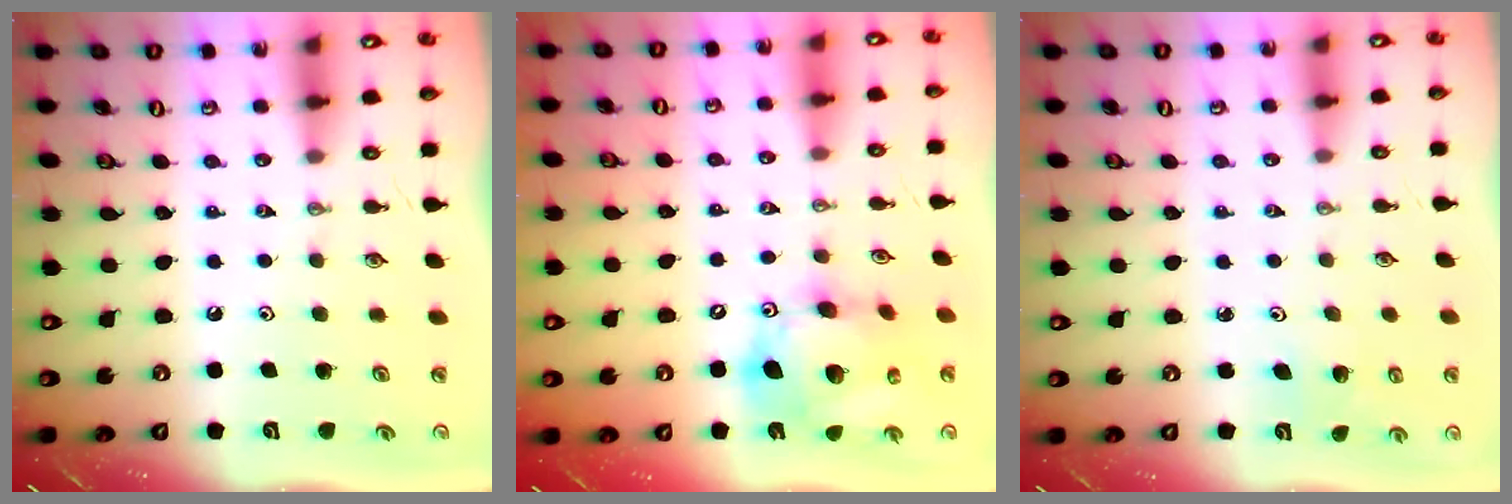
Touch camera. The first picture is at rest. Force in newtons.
{"total": 17.8, "press": 17.5, "slide": 2.9}
{"total": 2.9, "press": 2.9, "slide": 0.3}